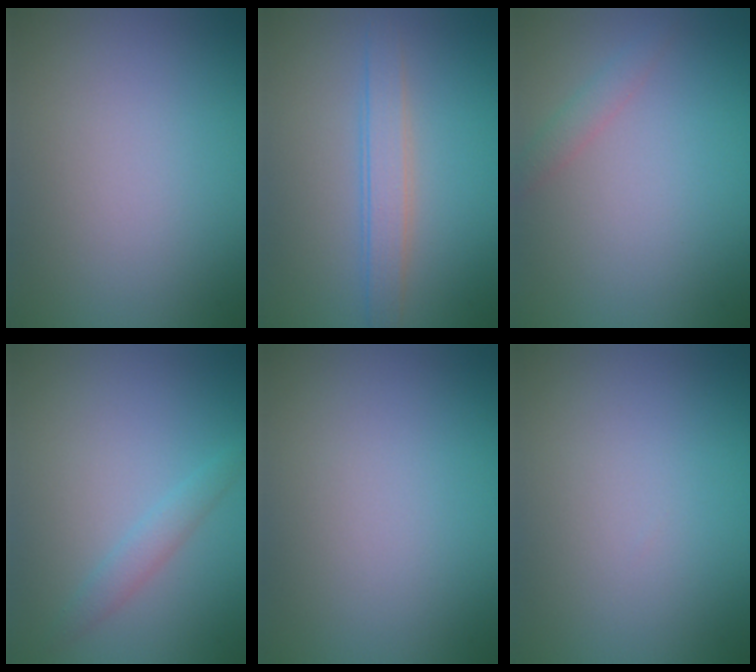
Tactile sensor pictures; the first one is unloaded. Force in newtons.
{"total": 2.5, "press": 2.5, "slide": 0.1}
{"total": 1.3, "press": 1.3, "slide": 0.1}
{"total": 1.6, "press": 1.6, "slide": 0.1}
{"total": 0.0}
{"total": 0.0}